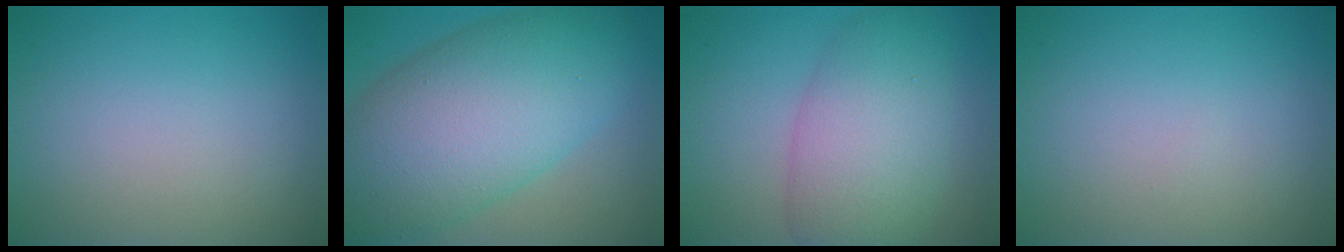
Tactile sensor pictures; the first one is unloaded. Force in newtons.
{"total": 12.6, "press": 12.6, "slide": 0.5}
{"total": 7.4, "press": 7.4, "slide": 0.3}
{"total": 0.0}